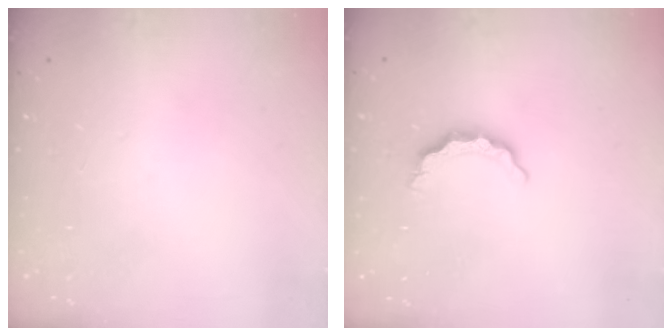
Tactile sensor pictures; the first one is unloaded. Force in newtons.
{"total": 5.3, "press": 5.2, "slide": 0.8}